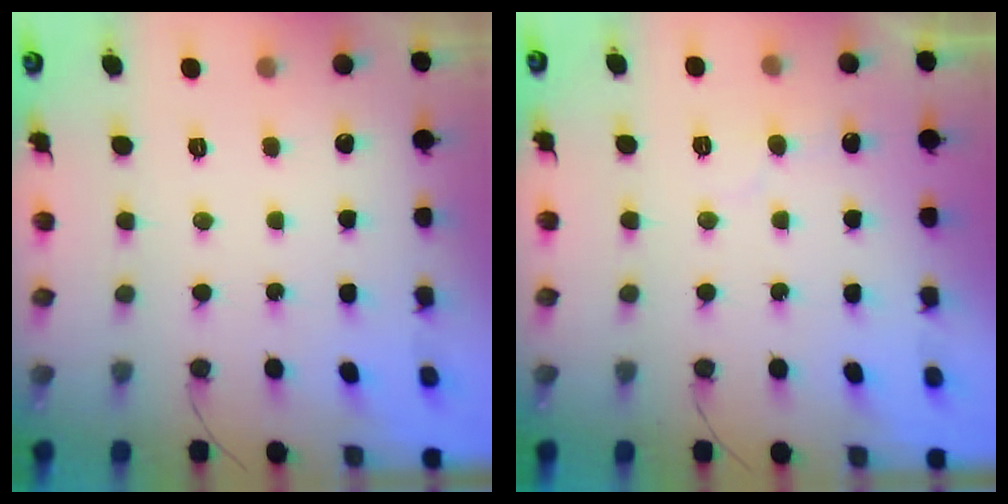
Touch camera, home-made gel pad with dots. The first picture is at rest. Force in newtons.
{"total": 4.0, "press": 4.0, "slide": 0.3}